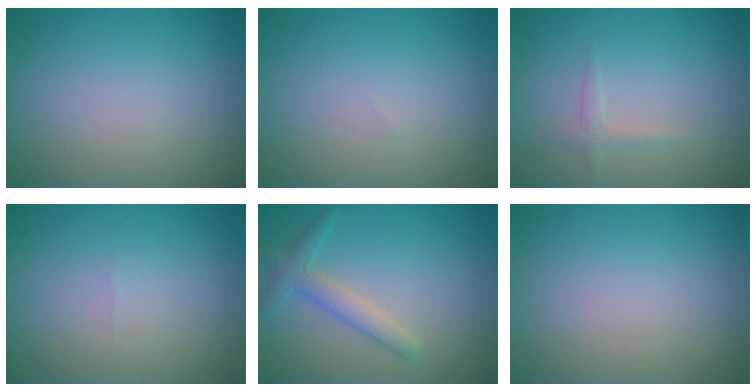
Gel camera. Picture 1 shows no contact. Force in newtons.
{"total": 0.0}
{"total": 1.1, "press": 1.1, "slide": 0.0}
{"total": 0.0}
{"total": 2.4, "press": 2.4, "slide": 0.2}
{"total": 0.0}